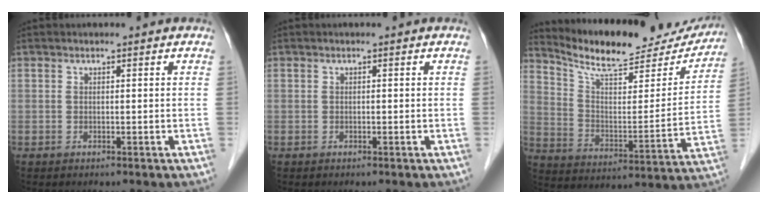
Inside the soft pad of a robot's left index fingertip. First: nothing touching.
{"total": 0.0}
{"total": 19.7, "force": [18.5, 4.0, 5.7], "torque": [-0.093, -0.032, 0.266]}